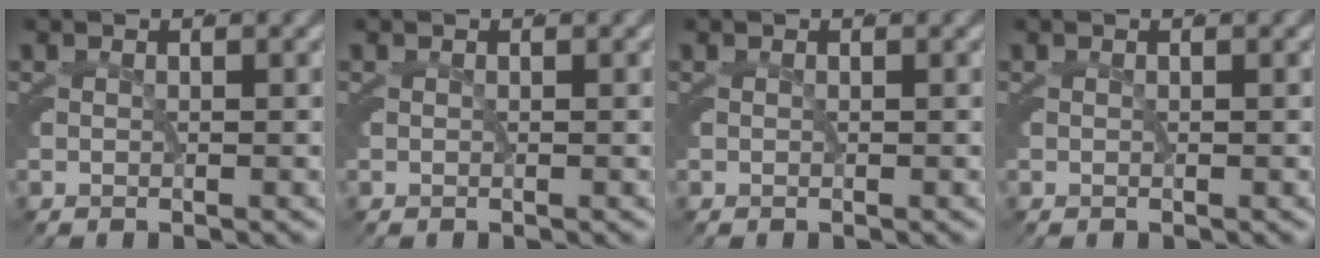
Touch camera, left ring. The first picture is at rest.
{"total": 0.0}
{"total": 0.0}
{"total": 0.0}